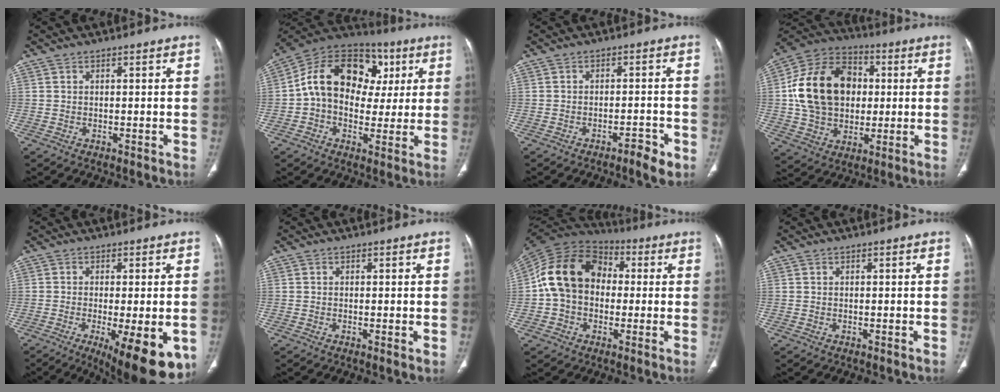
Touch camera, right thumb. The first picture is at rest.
{"total": 19.0, "force": [3.1, 14.1, 12.5], "torque": [-0.171, 0.035, 0.040]}
{"total": 3.8, "force": [-2.4, 1.0, 2.7], "torque": [-0.037, 0.015, -0.035]}
{"total": 19.9, "force": [1.9, 15.2, 12.7], "torque": [-0.207, 0.020, 0.035]}
{"total": 14.6, "force": [-5.8, 4.6, 12.6], "torque": [-0.142, -0.016, -0.073]}
{"total": 0.8, "force": [-0.1, -0.1, 0.8], "torque": [-0.021, -0.006, -0.004]}
{"total": 15.5, "force": [0.4, 12.1, 9.7], "torque": [-0.159, 0.036, -0.005]}
{"total": 0.0}